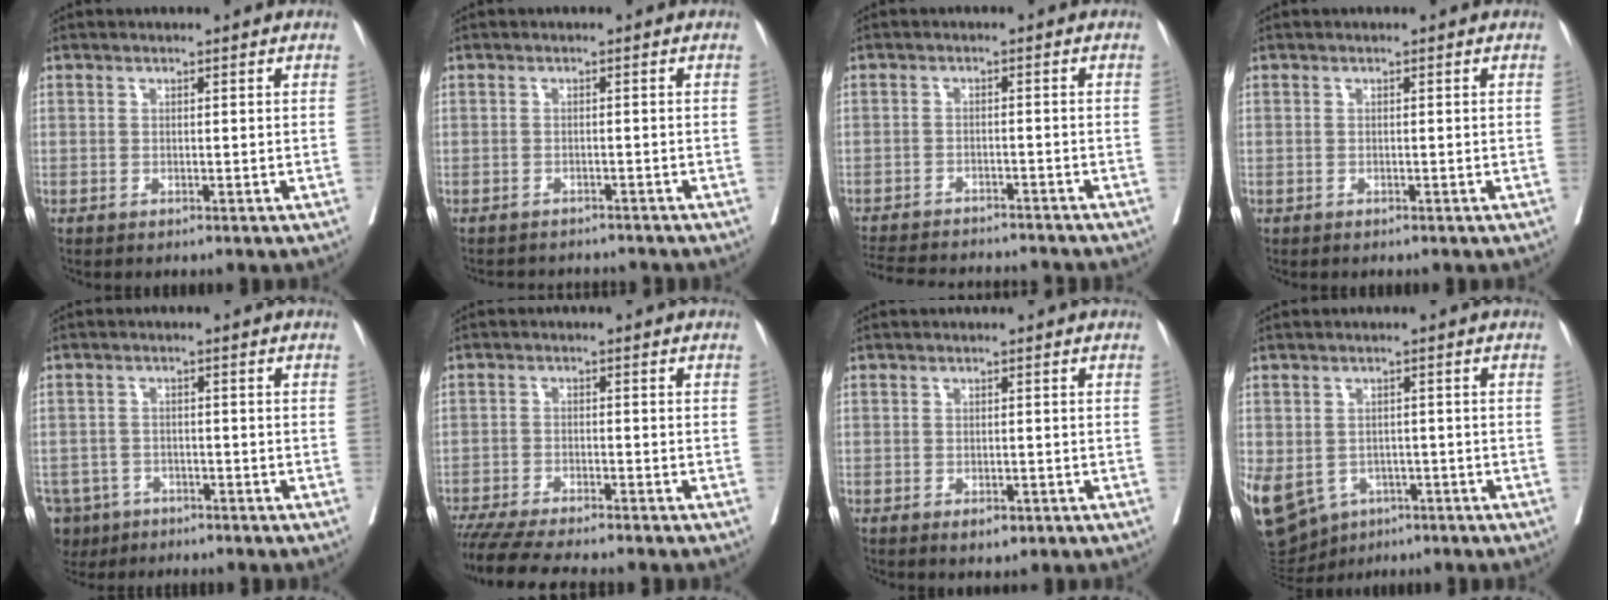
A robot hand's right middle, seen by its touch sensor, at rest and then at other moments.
{"total": 4.8, "force": [-4.6, 1.2, 0.3], "torque": [0.003, -0.005, -0.062]}
{"total": 14.5, "force": [-13.5, 2.3, 4.8], "torque": [-0.102, -0.011, -0.187]}
{"total": 0.0}
{"total": 8.1, "force": [-5.5, 5.8, 1.6], "torque": [-0.046, -0.005, -0.087]}
{"total": 10.5, "force": [-9.3, 0.7, 4.9], "torque": [-0.066, -0.020, -0.145]}
{"total": 1.8, "force": [-1.0, 0.9, 1.2], "torque": [-0.013, 0.001, -0.008]}
{"total": 25.5, "force": [-10.4, 20.5, 11.1], "torque": [-0.384, -0.018, -0.142]}